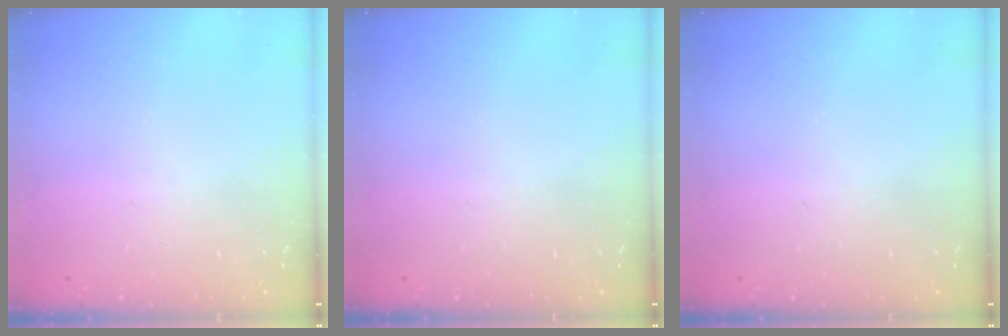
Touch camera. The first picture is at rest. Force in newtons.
{"total": 0.0}
{"total": 0.0}